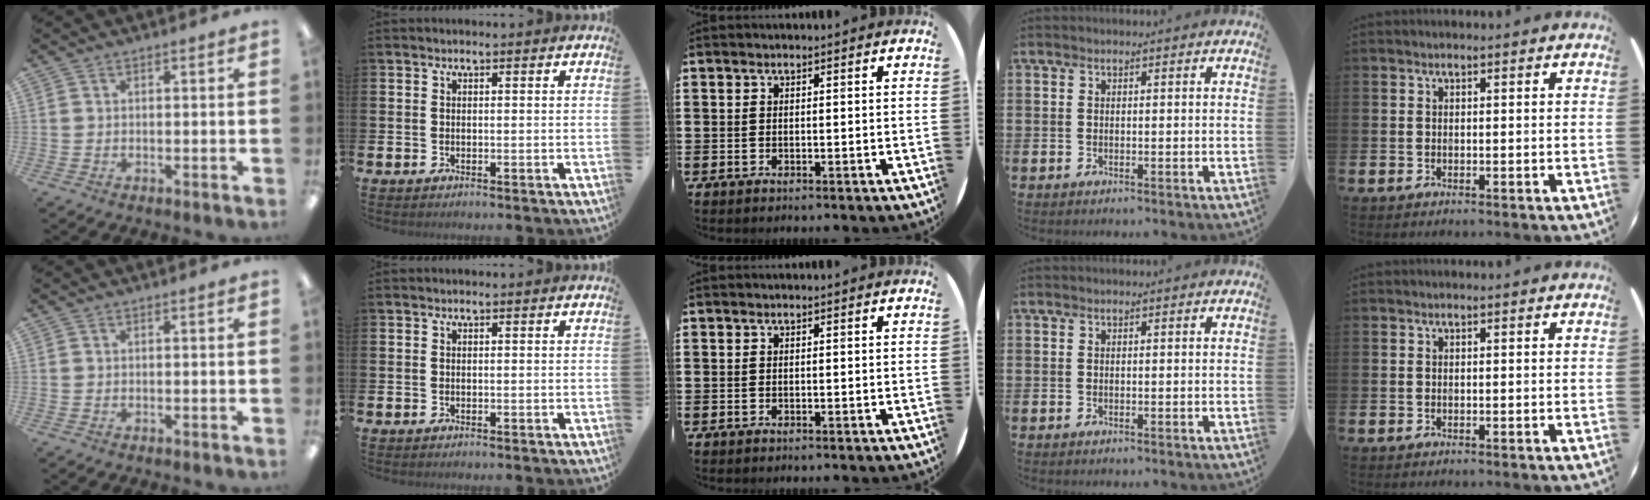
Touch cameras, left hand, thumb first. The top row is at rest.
{}